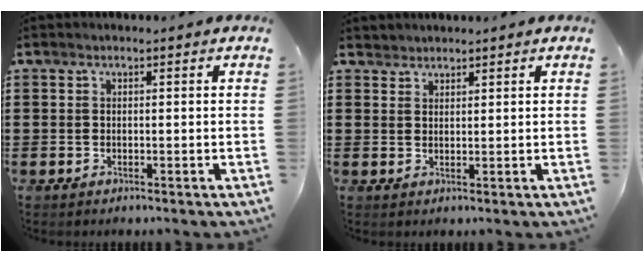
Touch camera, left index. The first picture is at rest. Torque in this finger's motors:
{"motor_torque": [0.08, 0.05, -0.02, -0.01]}